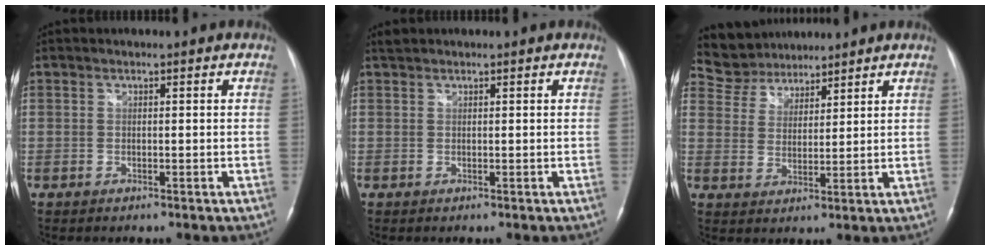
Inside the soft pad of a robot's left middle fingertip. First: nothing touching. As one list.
[{"total": 0.8, "force": [0.8, 0.1, 0.0], "torque": [-0.011, 0.010, 0.019]}, {"total": 6.9, "force": [6.4, 2.6, -0.2], "torque": [-0.009, 0.017, 0.126]}]